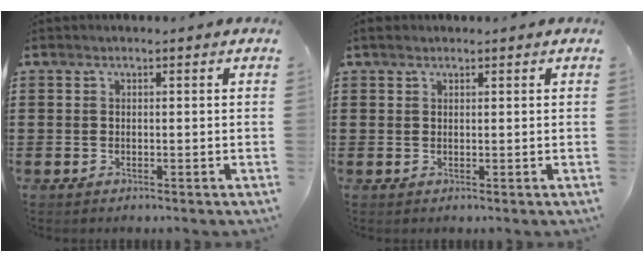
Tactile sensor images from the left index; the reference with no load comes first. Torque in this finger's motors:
{"motor_torque": [-0.58, 0.57, -0.75, -0.03]}